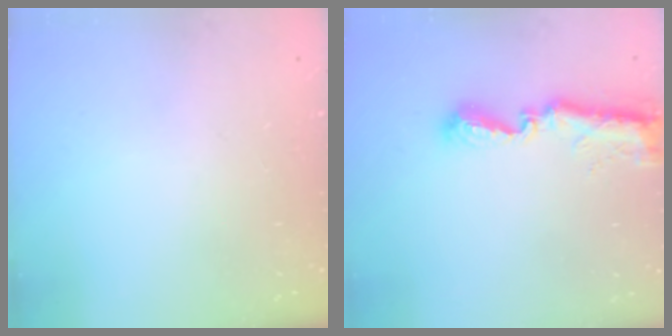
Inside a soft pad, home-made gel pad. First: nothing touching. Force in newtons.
{"total": 9.2, "press": 9.2, "slide": 0.4}